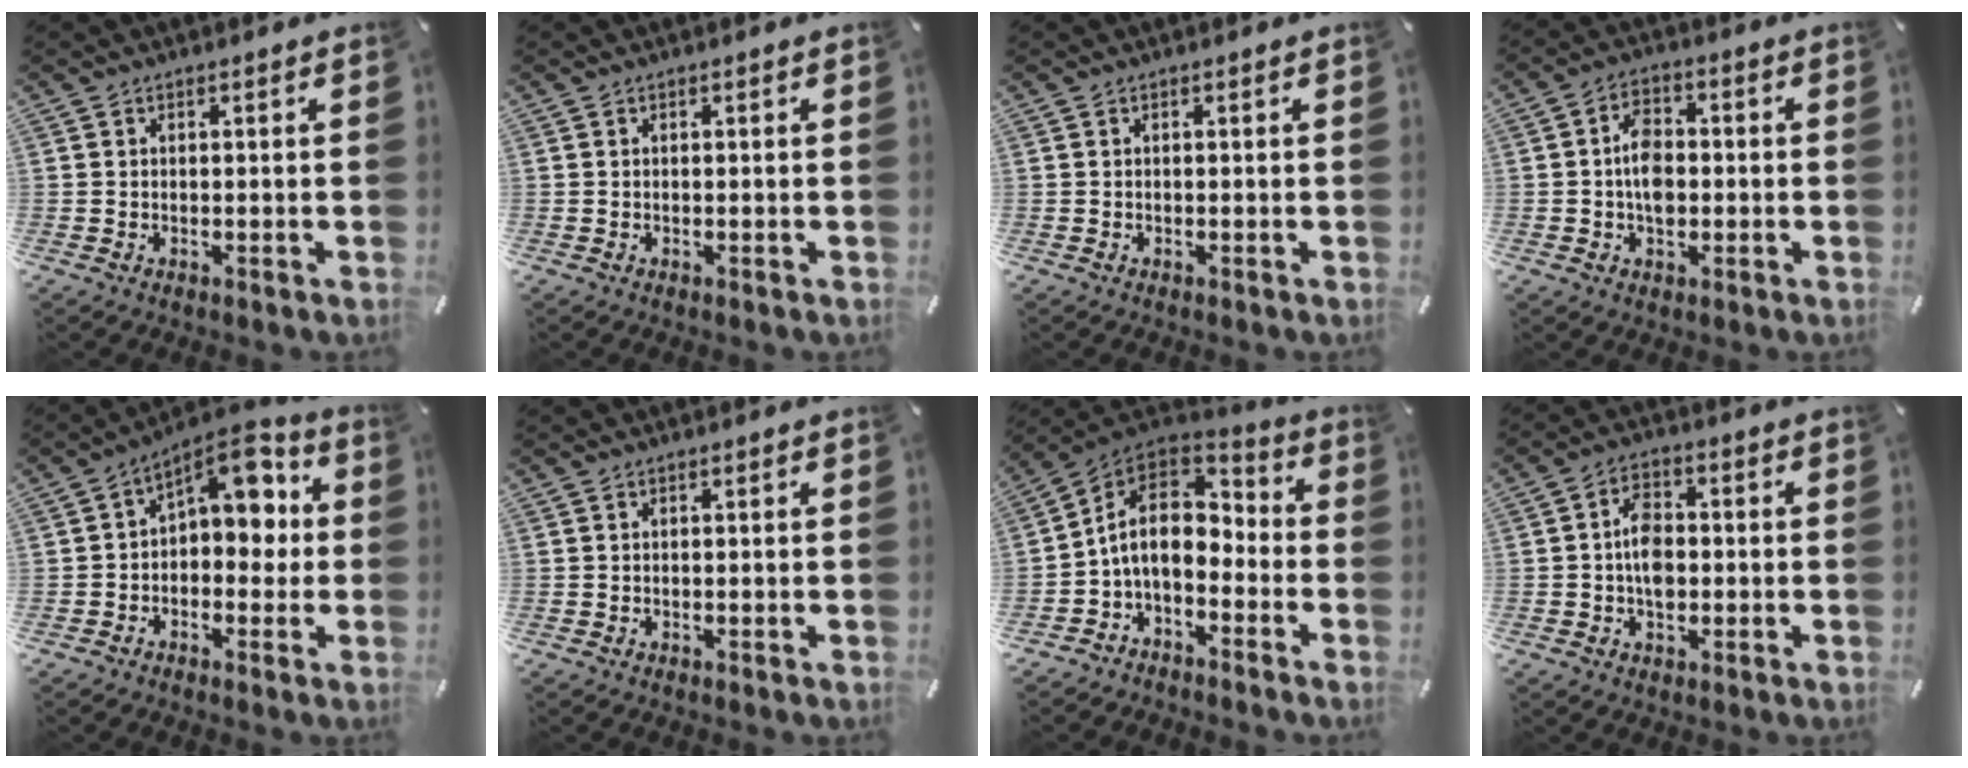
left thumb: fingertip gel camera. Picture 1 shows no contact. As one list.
[{"total": 0.0}, {"total": 0.0}, {"total": 6.9, "force": [-0.7, 4.6, 5.1], "torque": [-0.088, 0.005, -0.017]}, {"total": 8.9, "force": [4.4, 5.0, 5.9], "torque": [-0.077, -0.041, 0.071]}, {"total": 0.0}, {"total": 10.8, "force": [-1.7, 7.6, 7.5], "torque": [-0.156, 0.013, -0.029]}, {"total": 6.8, "force": [-0.7, 4.5, 5.1], "torque": [-0.081, 0.007, -0.015]}]